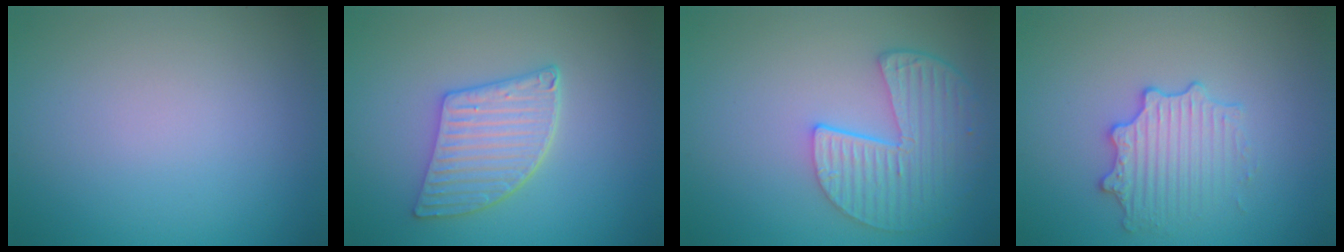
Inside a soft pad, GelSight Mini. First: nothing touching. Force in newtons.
{"total": 4.8, "press": 4.1, "slide": 2.5}
{"total": 5.4, "press": 4.3, "slide": 3.1}
{"total": 2.9, "press": 2.8, "slide": 0.5}